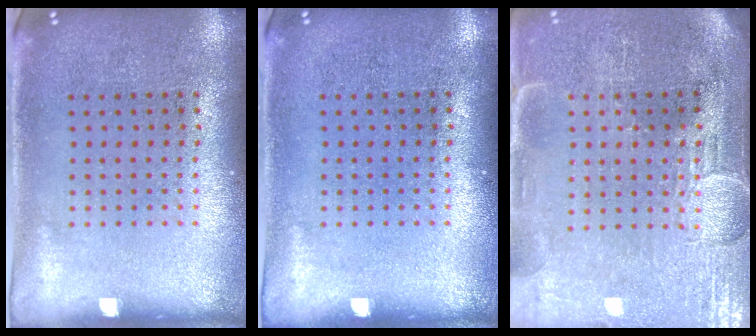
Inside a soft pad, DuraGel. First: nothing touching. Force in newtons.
{"total": 0.0}
{"total": 3.9, "press": 3.5, "slide": 1.8}